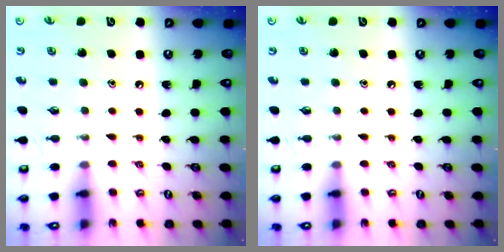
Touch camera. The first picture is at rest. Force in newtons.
{"total": 0.0}